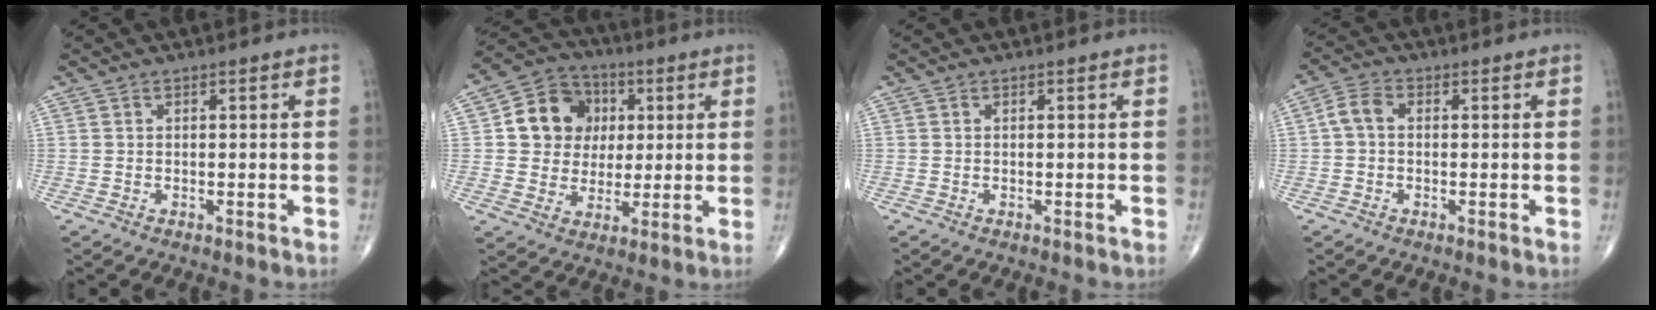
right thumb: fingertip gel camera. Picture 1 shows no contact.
{"total": 12.2, "force": [2.5, 10.7, 5.3], "torque": [-0.048, 0.006, 0.038]}
{"total": 0.0}
{"total": 3.8, "force": [0.1, 2.6, 2.8], "torque": [-0.051, 0.014, -0.006]}